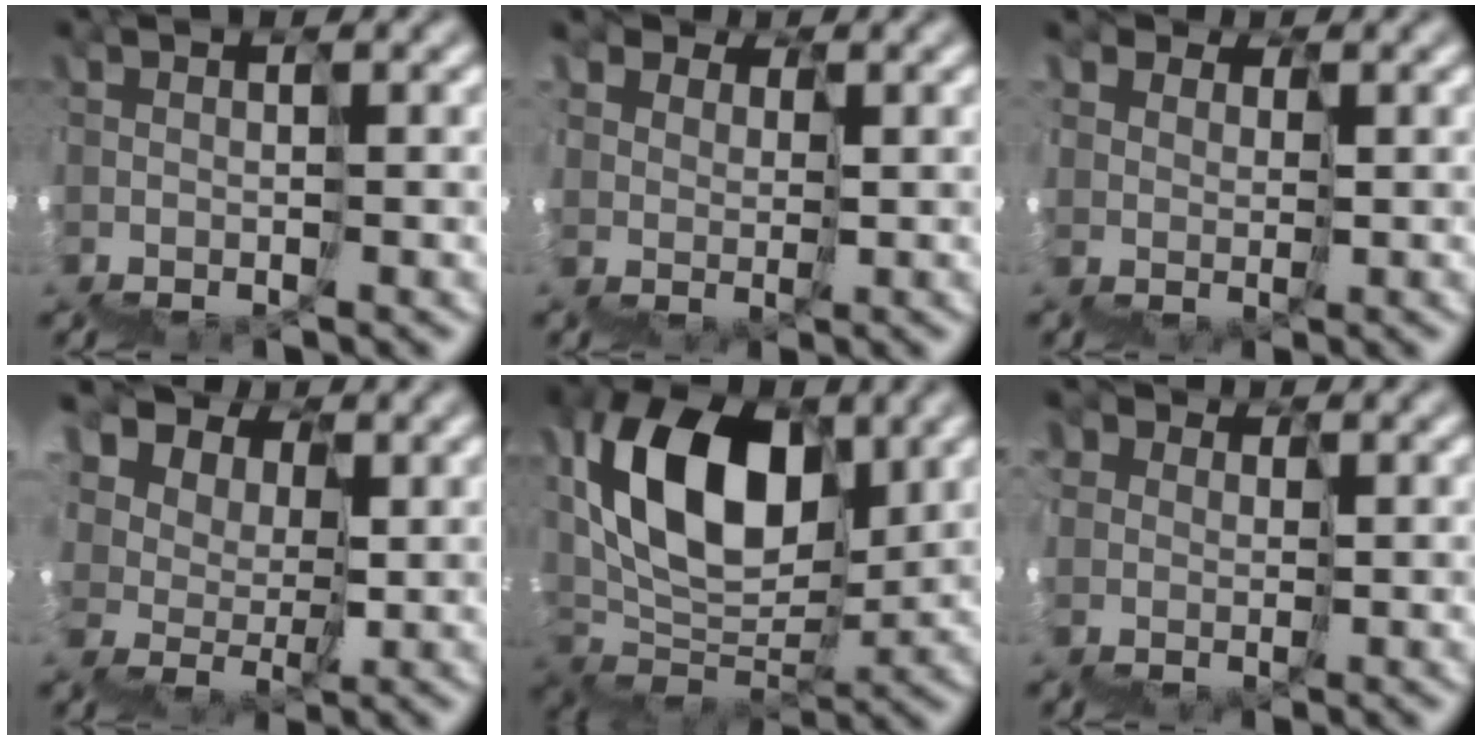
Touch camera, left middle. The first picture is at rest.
{"total": 6.8, "force": [5.3, 4.3, -0.2], "torque": [-0.005, 0.042, 0.065]}
{"total": 5.6, "force": [4.2, 3.7, -0.1], "torque": [0.001, 0.034, 0.061]}
{"total": 8.4, "force": [6.6, 4.9, 1.8], "torque": [-0.037, 0.069, 0.084]}
{"total": 6.8, "force": [5.8, 2.9, 2.1], "torque": [-0.041, 0.042, 0.087]}
{"total": 4.9, "force": [2.8, 4.0, 0.1], "torque": [0.001, 0.028, 0.035]}